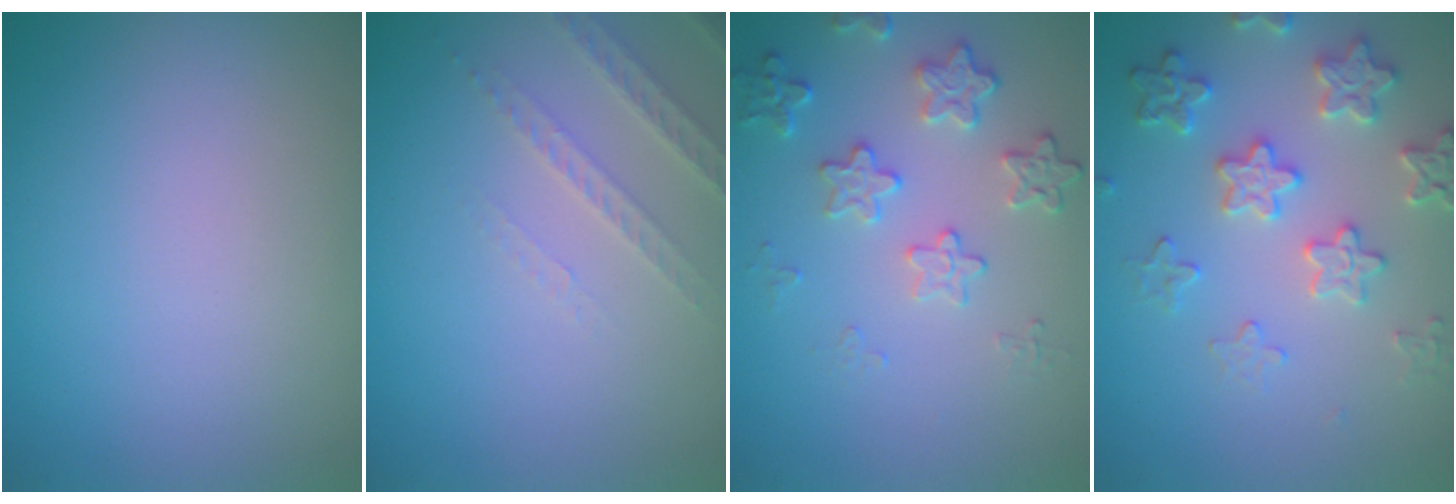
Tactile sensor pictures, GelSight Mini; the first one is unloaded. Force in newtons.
{"total": 2.2, "press": 2.1, "slide": 0.7}
{"total": 2.9, "press": 2.3, "slide": 1.8}
{"total": 3.8, "press": 3.7, "slide": 0.8}